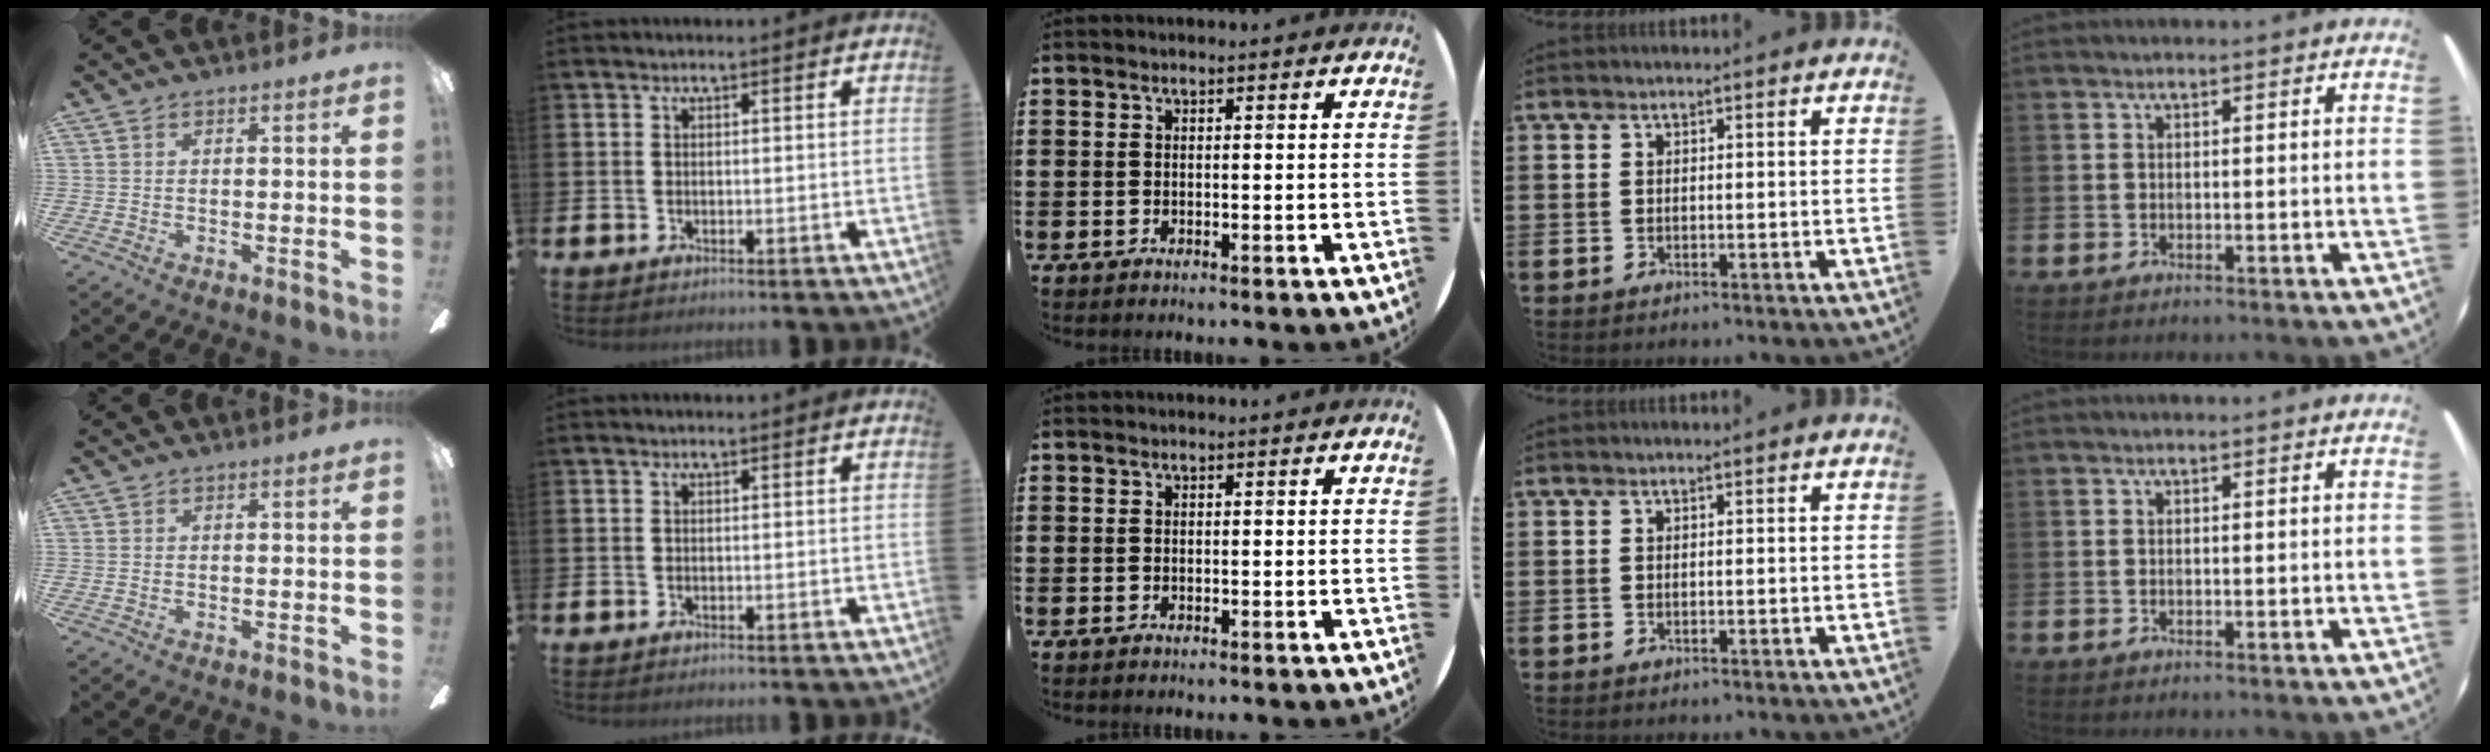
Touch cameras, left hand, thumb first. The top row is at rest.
{}